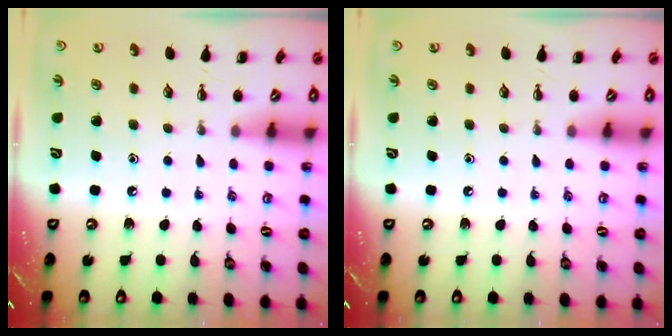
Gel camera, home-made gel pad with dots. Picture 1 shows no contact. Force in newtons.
{"total": 0.0}